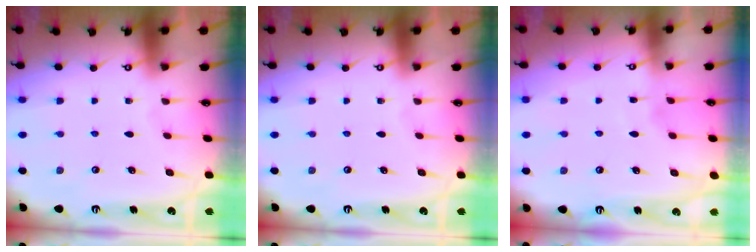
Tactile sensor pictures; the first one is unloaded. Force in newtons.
{"total": 0.0}
{"total": 2.6, "press": 2.5, "slide": 0.2}